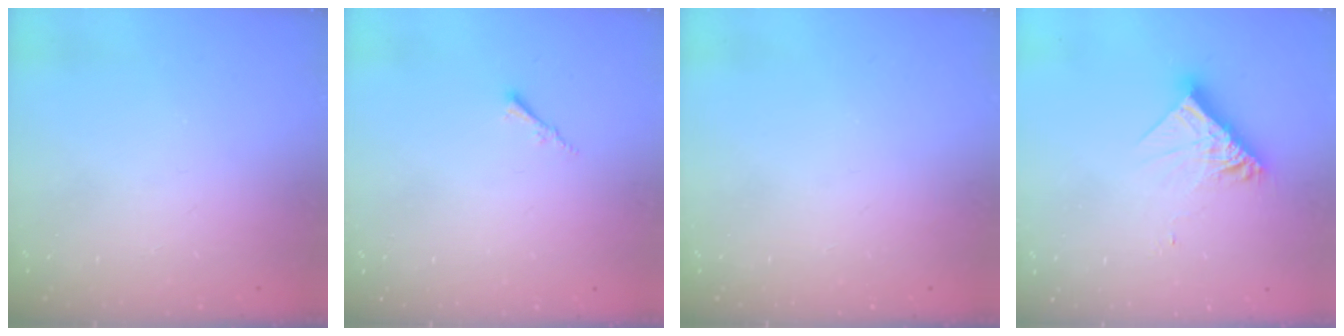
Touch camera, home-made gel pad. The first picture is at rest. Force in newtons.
{"total": 1.5, "press": 1.5, "slide": 0.4}
{"total": 0.0}
{"total": 12.1, "press": 12.0, "slide": 1.1}